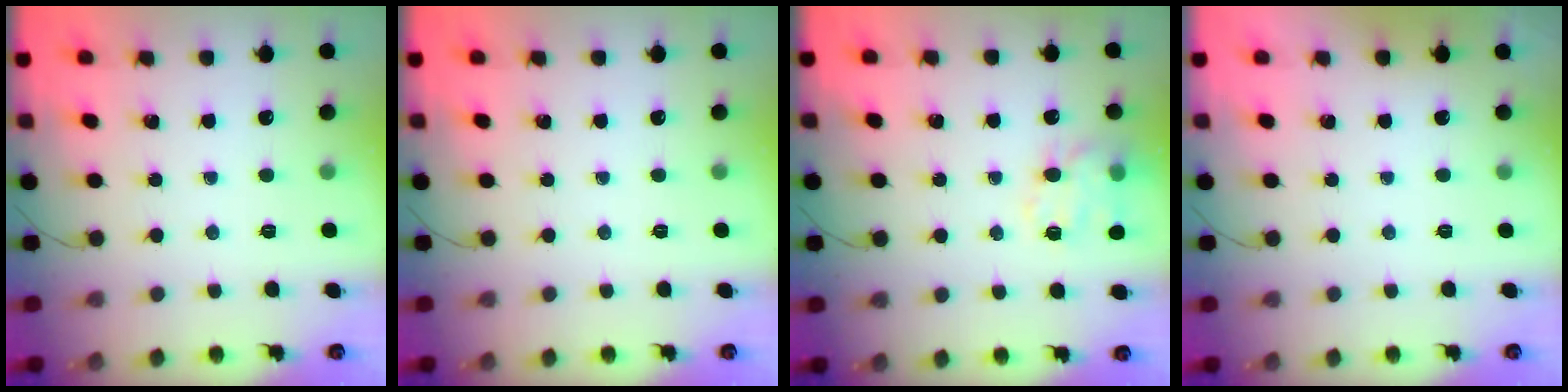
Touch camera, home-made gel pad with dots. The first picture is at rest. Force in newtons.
{"total": 0.0}
{"total": 13.6, "press": 13.5, "slide": 2.0}
{"total": 1.9, "press": 1.9, "slide": 0.3}